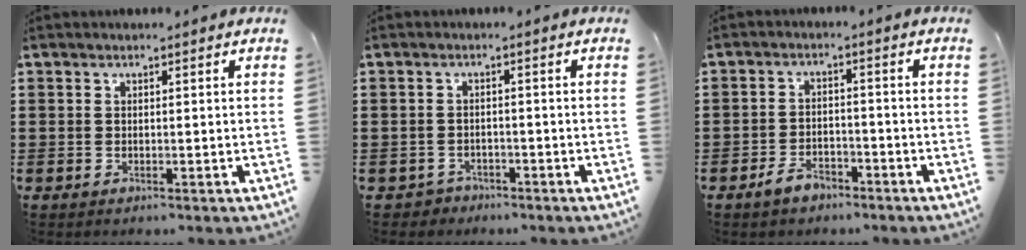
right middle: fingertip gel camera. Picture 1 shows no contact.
{"total": 1.4, "force": [-1.2, 0.6, -0.1], "torque": [-0.005, 0.002, -0.029]}
{"total": 3.3, "force": [-2.6, 1.5, 1.4], "torque": [-0.024, 0.009, -0.050]}